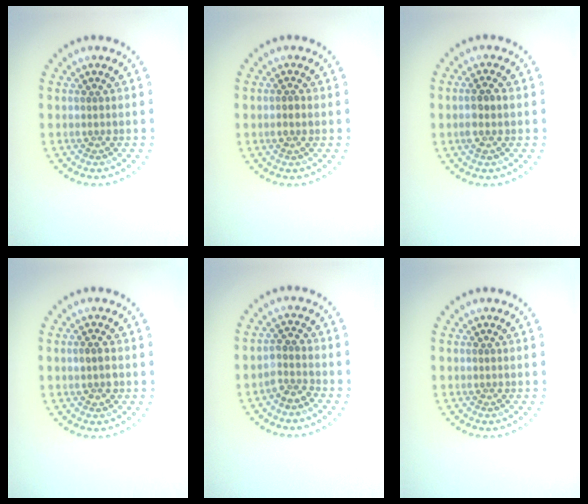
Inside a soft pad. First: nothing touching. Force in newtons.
{"total": 0.6, "press": 0.6, "slide": 0.3}
{"total": 1.8, "press": 1.7, "slide": 0.5}
{"total": 1.5, "press": 1.5, "slide": 0.1}
{"total": 1.8, "press": 1.4, "slide": 1.1}
{"total": 0.0}